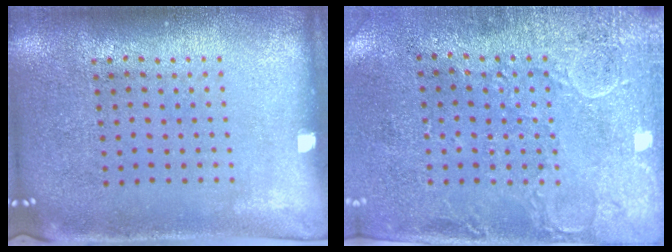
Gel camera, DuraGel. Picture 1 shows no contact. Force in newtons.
{"total": 3.1, "press": 2.3, "slide": 2.0}